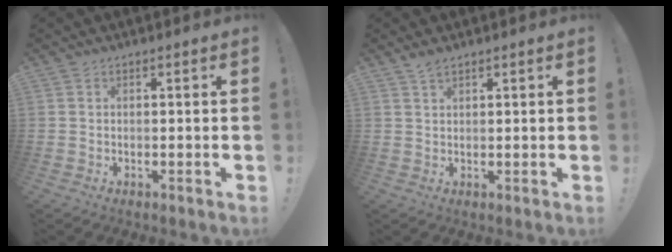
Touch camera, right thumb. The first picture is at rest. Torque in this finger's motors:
{"motor_torque": [-0.26, 0.29, -0.01, 0.03, 0.10]}